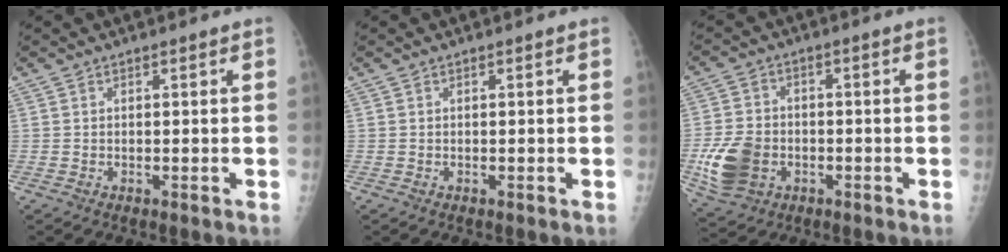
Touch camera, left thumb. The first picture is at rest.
{"total": 0.0}
{"total": 10.6, "force": [-2.8, 8.0, 6.4], "torque": [-0.117, 0.008, -0.048]}